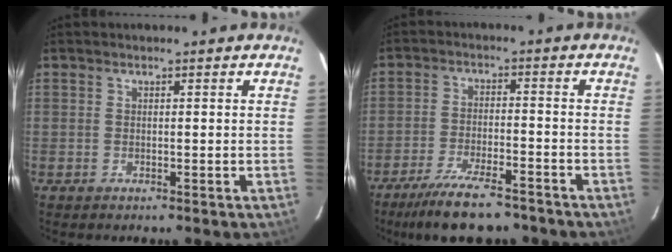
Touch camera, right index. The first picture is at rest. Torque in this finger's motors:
{"motor_torque": [1.12, -1.02, 0.26, 0.07]}